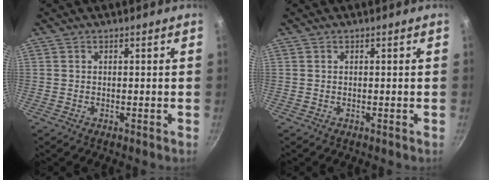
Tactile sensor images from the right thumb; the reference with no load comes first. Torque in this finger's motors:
{"motor_torque": [-0.01, 0.00, 0.17, 0.03, 0.00]}